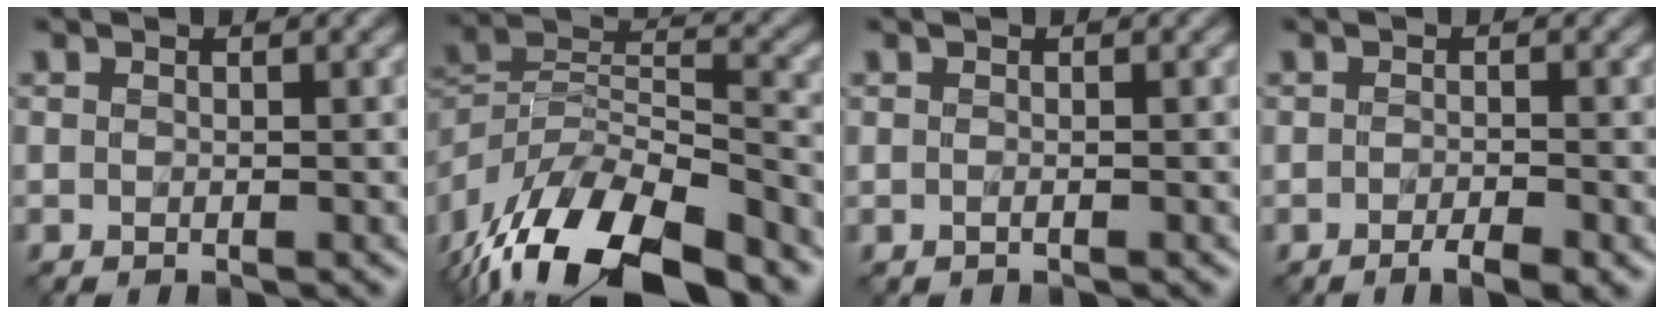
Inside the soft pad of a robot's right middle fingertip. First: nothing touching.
{"total": 13.7, "force": [-9.7, 5.0, 8.3], "torque": [-0.165, 0.007, -0.168]}
{"total": 0.0}
{"total": 2.0, "force": [-1.3, 0.4, 1.5], "torque": [-0.024, -0.003, -0.022]}